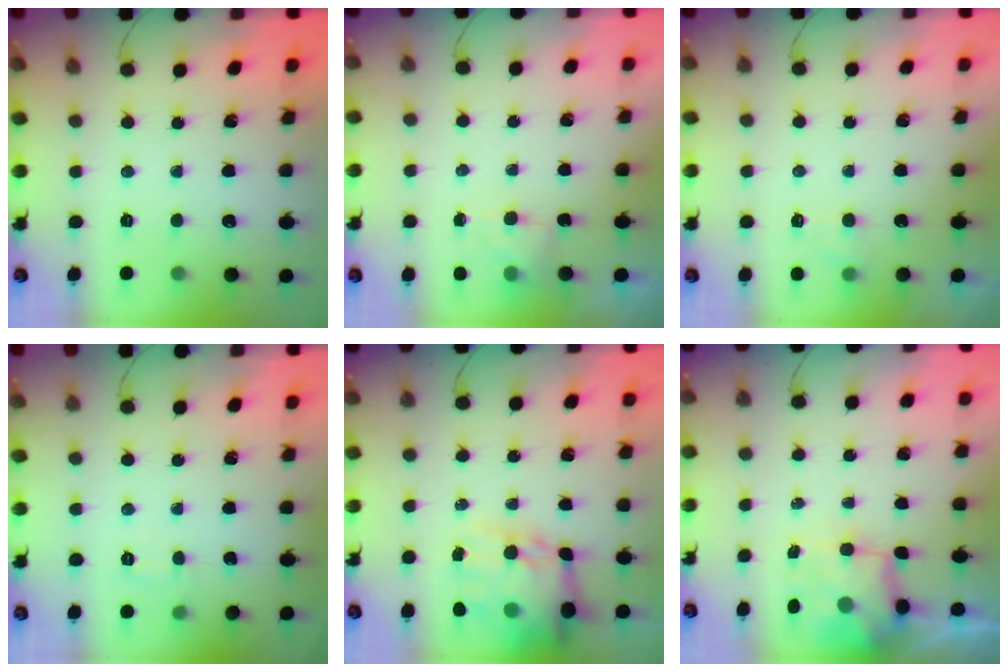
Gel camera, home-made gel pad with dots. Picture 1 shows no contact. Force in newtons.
{"total": 4.0, "press": 3.8, "slide": 1.2}
{"total": 2.1, "press": 1.6, "slide": 1.3}
{"total": 4.9, "press": 4.7, "slide": 1.2}
{"total": 16.2, "press": 15.7, "slide": 4.0}
{"total": 4.5, "press": 4.3, "slide": 1.1}